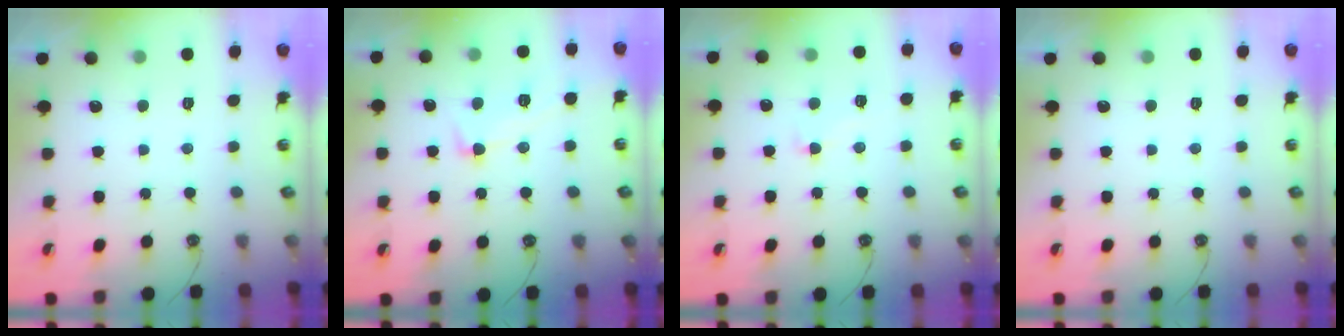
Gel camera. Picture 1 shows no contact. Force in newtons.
{"total": 2.1, "press": 1.8, "slide": 1.1}
{"total": 2.3, "press": 2.2, "slide": 0.9}
{"total": 0.0}